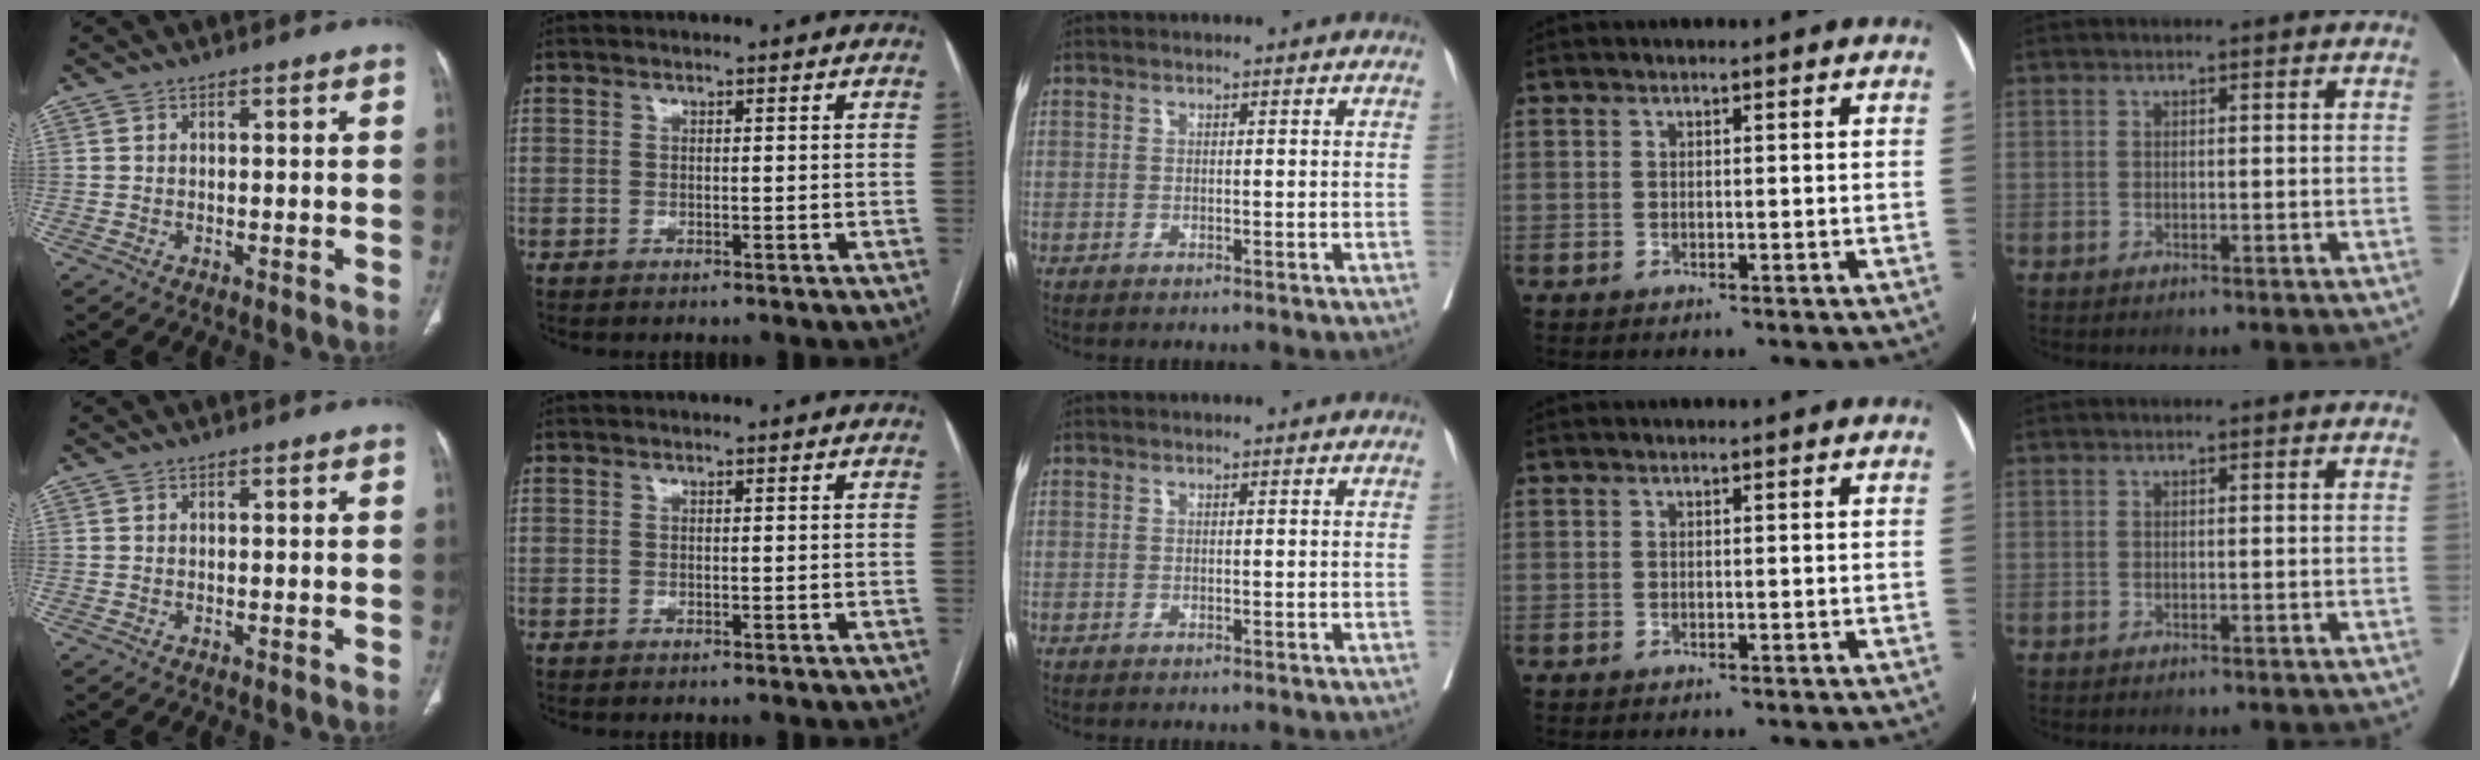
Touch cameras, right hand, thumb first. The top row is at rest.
{}